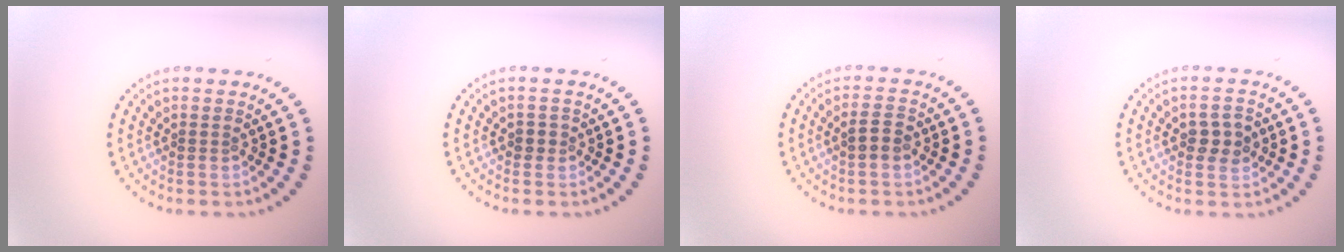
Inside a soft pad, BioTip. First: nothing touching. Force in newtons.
{"total": 1.0, "press": 0.8, "slide": 0.5}
{"total": 2.0, "press": 2.0, "slide": 0.2}
{"total": 2.6, "press": 2.6, "slide": 0.1}